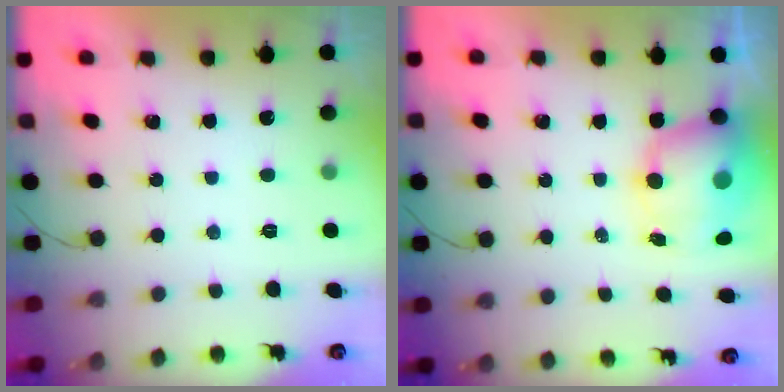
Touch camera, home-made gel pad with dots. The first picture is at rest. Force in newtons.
{"total": 9.8, "press": 9.4, "slide": 2.6}